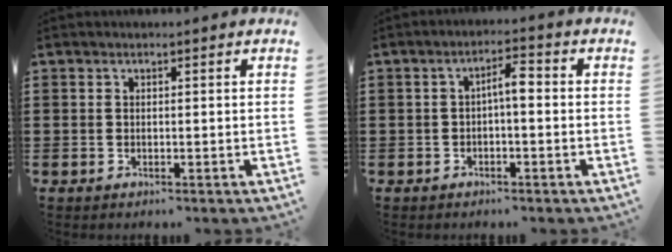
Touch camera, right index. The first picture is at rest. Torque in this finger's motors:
{"motor_torque": [0.67, -0.31, 0.13, 0.06]}